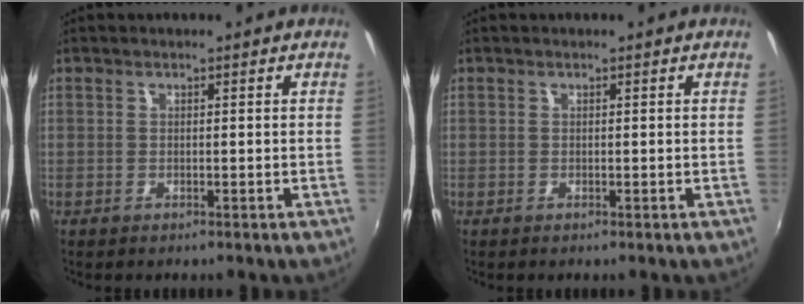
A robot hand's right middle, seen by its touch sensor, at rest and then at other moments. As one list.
[{"total": 0.0}]